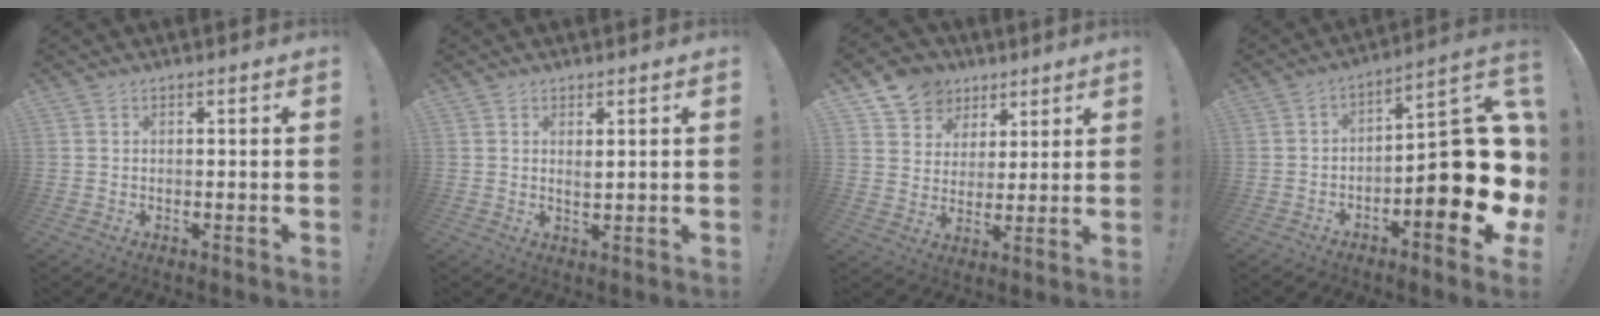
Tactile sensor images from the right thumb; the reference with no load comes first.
{"total": 1.9, "force": [0.9, 0.5, 1.6], "torque": [-0.017, -0.007, 0.012]}
{"total": 10.1, "force": [5.8, 8.1, 1.7], "torque": [-0.022, -0.042, 0.117]}
{"total": 18.0, "force": [-4.6, 6.0, 16.4], "torque": [-0.215, 0.025, -0.068]}